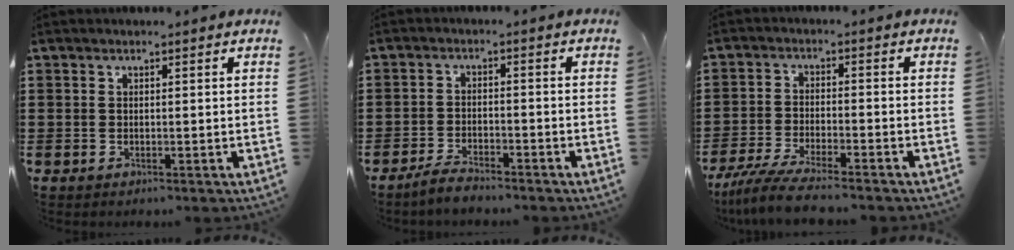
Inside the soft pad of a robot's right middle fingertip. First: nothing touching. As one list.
[{"total": 2.9, "force": [-2.8, 0.3, 0.8], "torque": [-0.024, 0.004, -0.060]}, {"total": 5.9, "force": [-5.3, 0.1, 2.7], "torque": [-0.071, -0.018, -0.105]}]